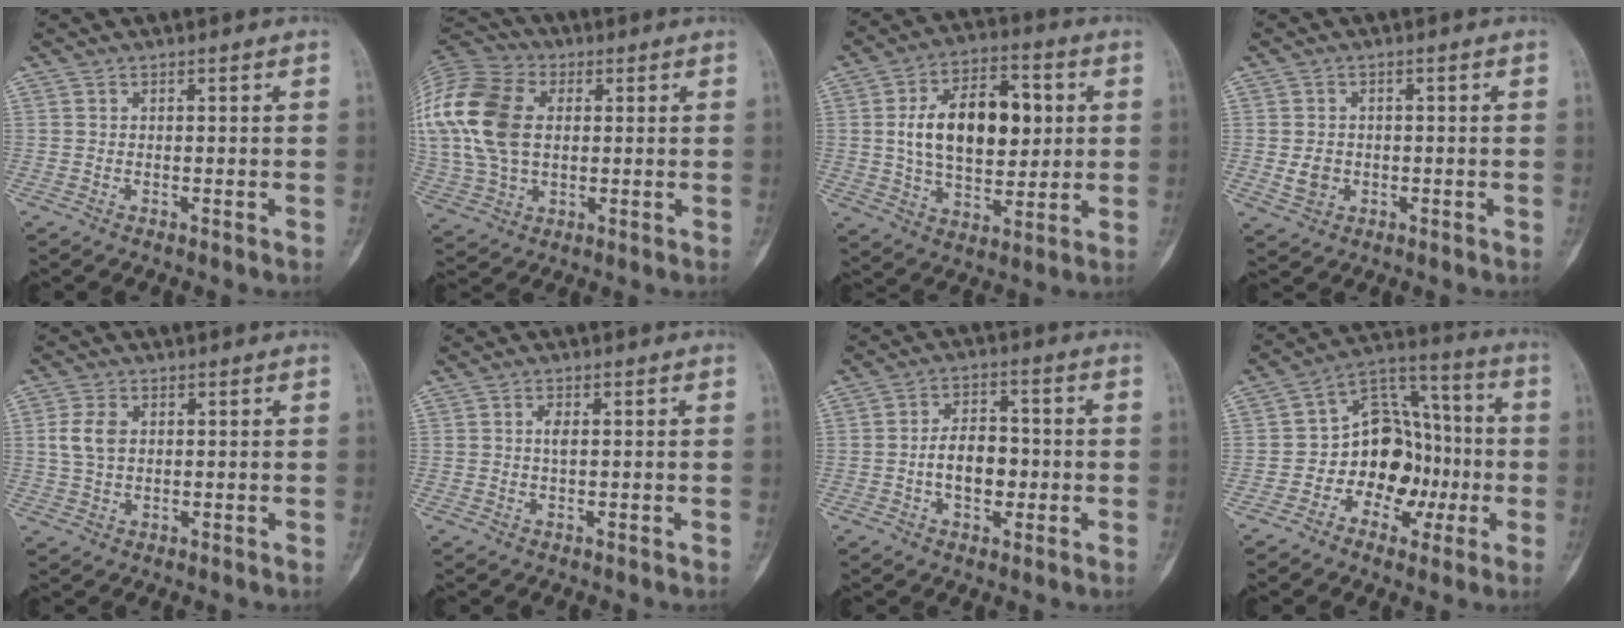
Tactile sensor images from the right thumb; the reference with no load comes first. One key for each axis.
{"total": 24.2, "fx": 3.8, "fy": 16.8, "fz": 17.0, "tx": -0.403, "ty": 0.027, "tz": 0.075}
{"total": 18.2, "fx": 2.7, "fy": 10.7, "fz": 14.5, "tx": -0.202, "ty": 0.004, "tz": 0.046}
{"total": 3.7, "fx": -0.6, "fy": 3.1, "fz": 1.8, "tx": -0.017, "ty": 0.002, "tz": -0.004}
{"total": 5.1, "fx": 1.0, "fy": 3.4, "fz": 3.7, "tx": -0.076, "ty": 0.003, "tz": 0.021}
{"total": 1.9, "fx": 0.2, "fy": 0.8, "fz": 1.7, "tx": -0.027, "ty": 0.002, "tz": 0.002}
{"total": 8.0, "fx": -1.4, "fy": 5.1, "fz": 6.1, "tx": -0.073, "ty": 0.016, "tz": -0.029}
{"total": 15.4, "fx": -3.4, "fy": 11.6, "fz": 9.6, "tx": -0.092, "ty": 0.053, "tz": -0.060}